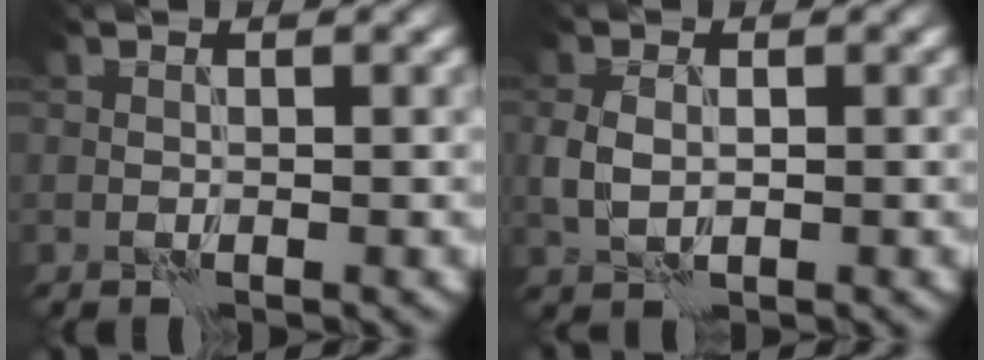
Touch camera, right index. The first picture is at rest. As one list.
[{"total": 2.1, "force": [0.1, 1.5, 1.4], "torque": [-0.036, 0.001, 0.003]}]